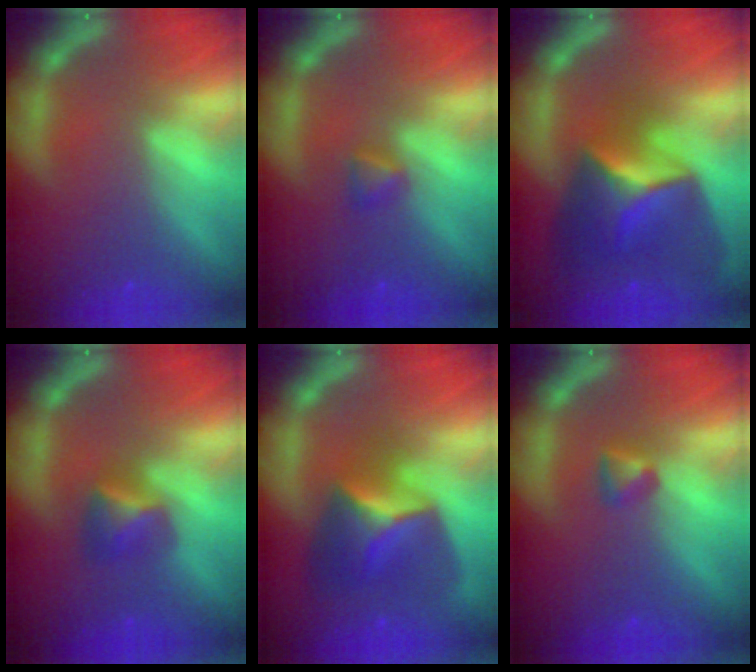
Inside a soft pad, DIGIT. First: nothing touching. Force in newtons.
{"total": 1.4}
{"total": 8.9}
{"total": 2.9}
{"total": 6.9}
{"total": 1.4}